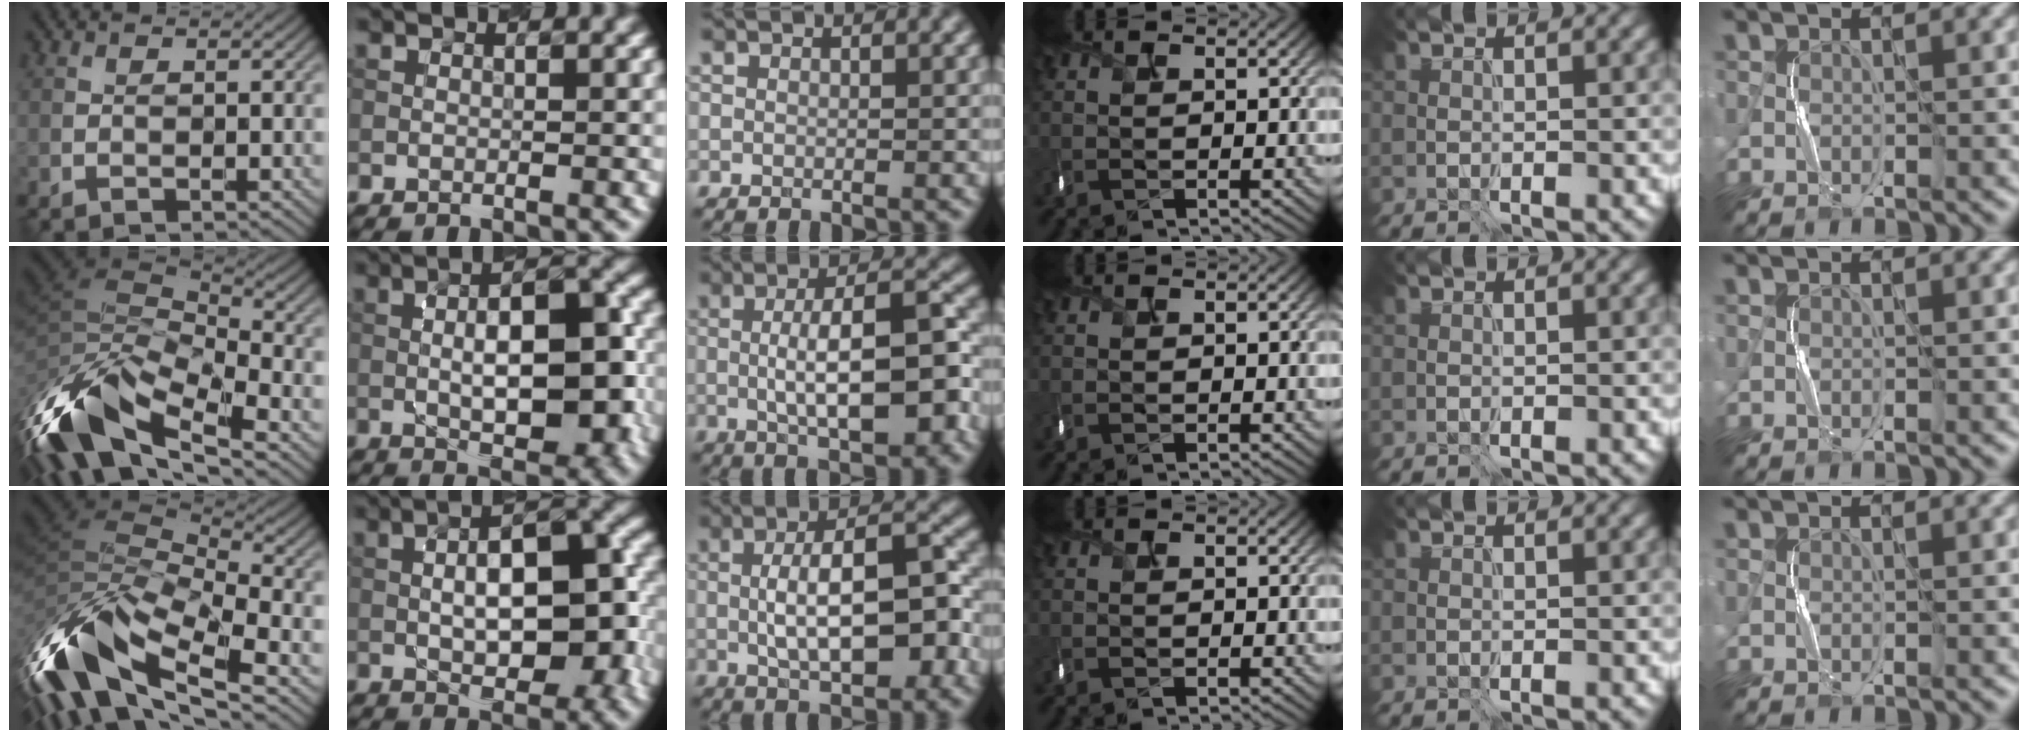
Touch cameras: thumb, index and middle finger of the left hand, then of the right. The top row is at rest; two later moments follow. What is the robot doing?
{"motion": "shake", "object": "box of matches"}